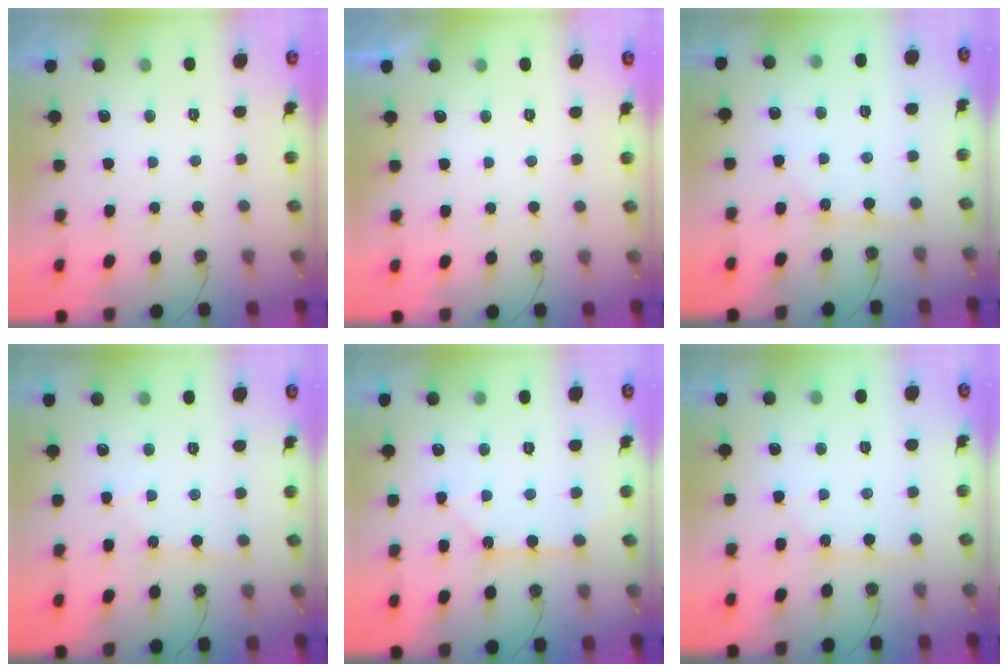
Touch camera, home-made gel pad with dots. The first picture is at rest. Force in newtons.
{"total": 0.0}
{"total": 1.8, "press": 1.8, "slide": 0.2}
{"total": 2.7, "press": 2.7, "slide": 0.3}
{"total": 4.2, "press": 4.2, "slide": 0.3}
{"total": 2.6, "press": 2.6, "slide": 0.2}